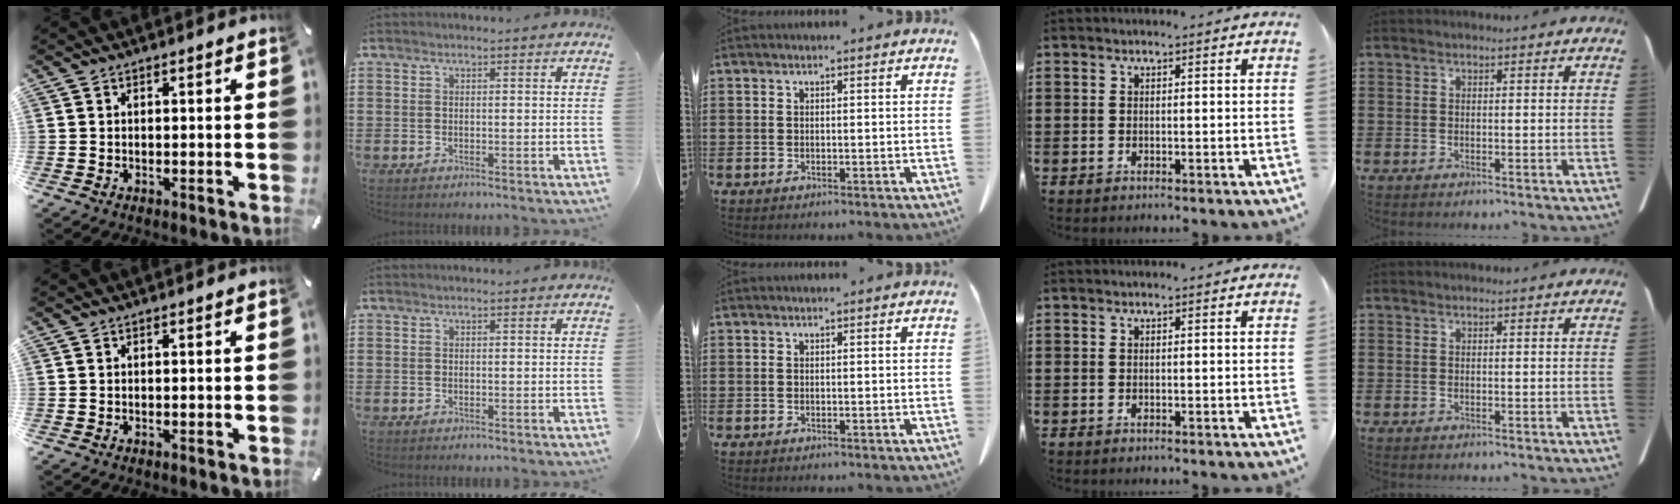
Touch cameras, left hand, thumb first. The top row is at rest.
{}